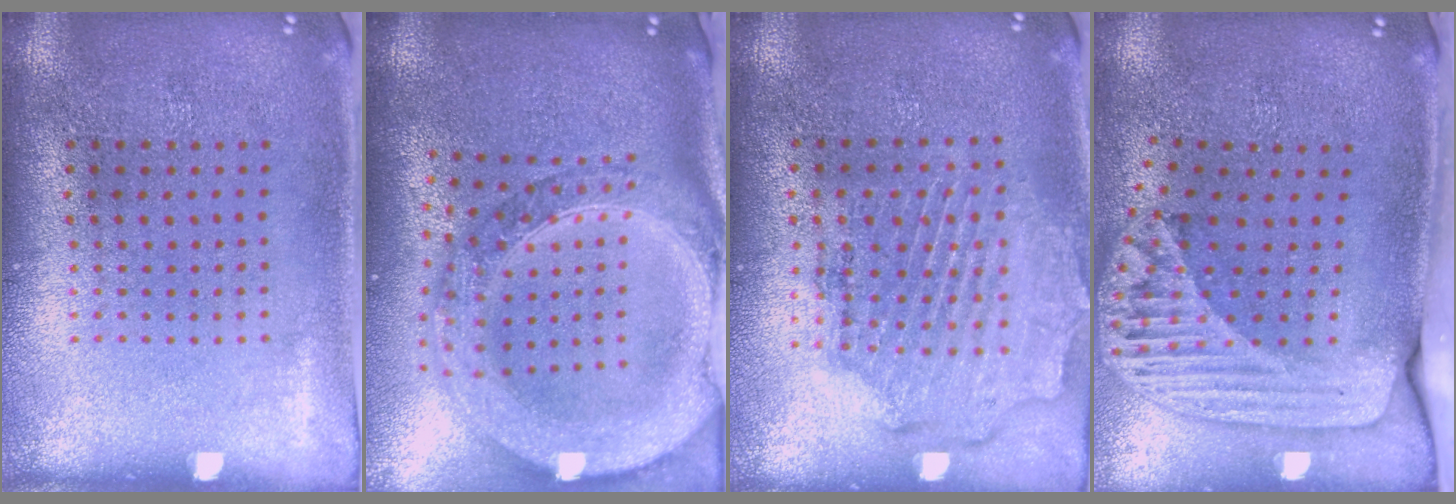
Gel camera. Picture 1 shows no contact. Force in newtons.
{"total": 3.6, "press": 2.9, "slide": 2.1}
{"total": 1.9, "press": 1.7, "slide": 0.7}
{"total": 2.4, "press": 1.7, "slide": 1.7}